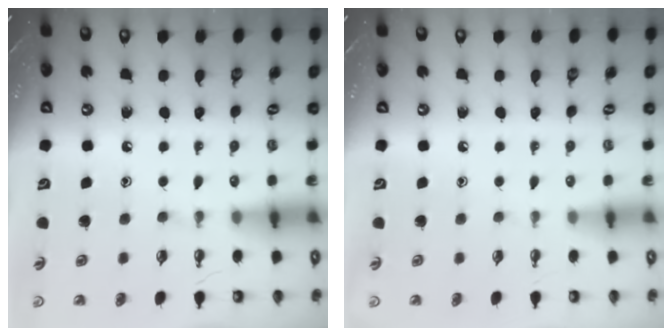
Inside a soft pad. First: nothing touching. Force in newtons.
{"total": 0.0}